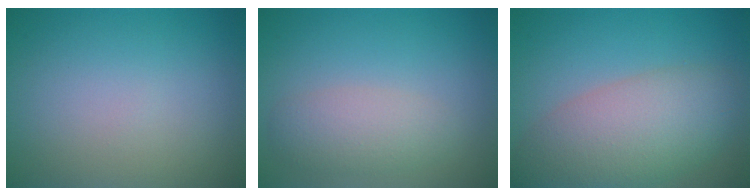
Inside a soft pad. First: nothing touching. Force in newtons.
{"total": 3.0, "press": 3.0, "slide": 0.2}
{"total": 7.7, "press": 7.7, "slide": 0.4}